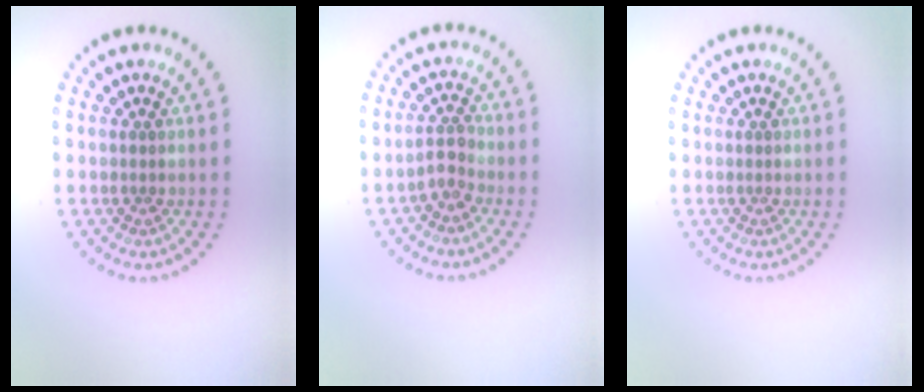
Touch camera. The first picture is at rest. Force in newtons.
{"total": 1.9, "press": 1.6, "slide": 1.0}
{"total": 0.0}